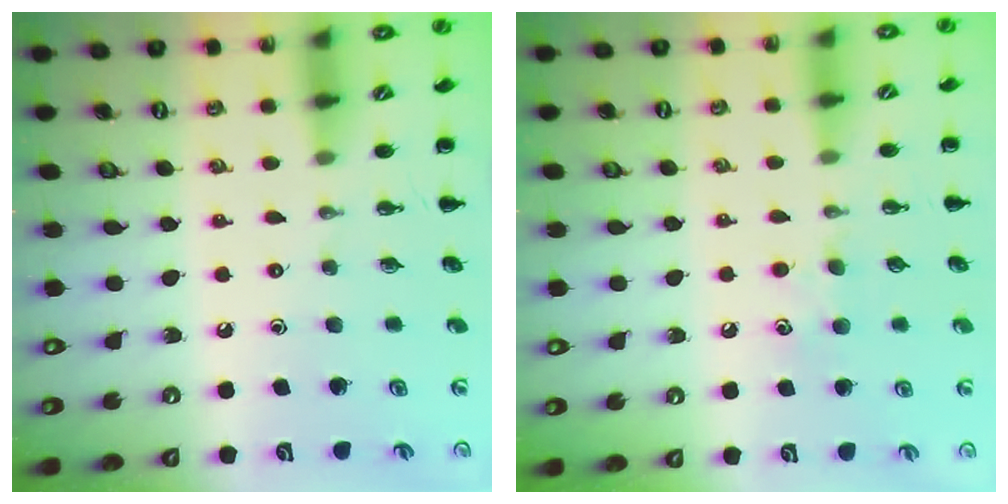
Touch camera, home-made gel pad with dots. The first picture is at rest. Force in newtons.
{"total": 6.7, "press": 6.6, "slide": 1.6}